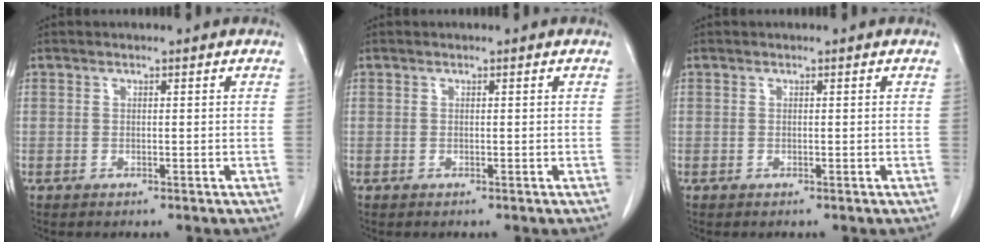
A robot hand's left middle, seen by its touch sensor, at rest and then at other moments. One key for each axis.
{"total": 0.0}
{"total": 0.0}